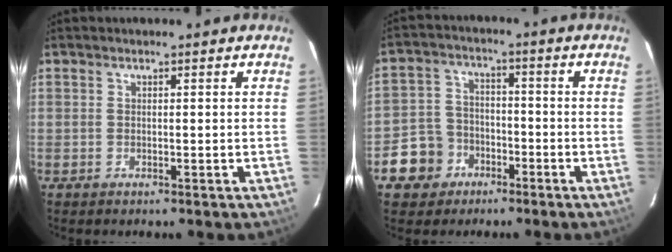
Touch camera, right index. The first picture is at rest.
{"total": 8.3, "force": [-4.1, 7.0, 1.5], "torque": [-0.061, 0.025, -0.061]}